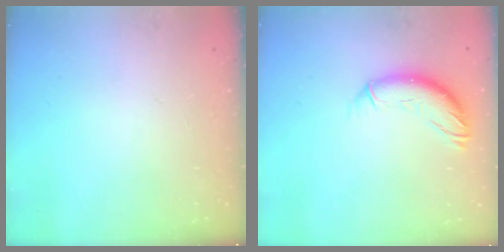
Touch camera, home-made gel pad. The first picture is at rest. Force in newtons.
{"total": 11.8, "press": 11.7, "slide": 1.9}